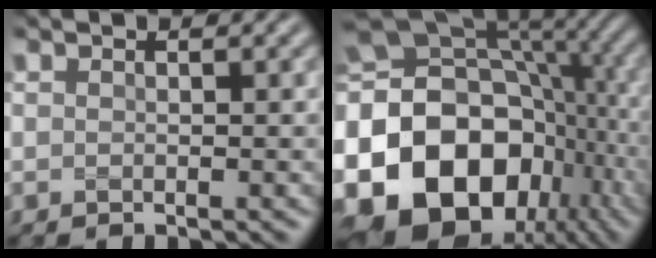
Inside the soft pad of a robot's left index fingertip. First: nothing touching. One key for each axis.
{"total": 21.2, "fx": -4.9, "fy": 15.9, "fz": 13.1, "tx": -0.242, "ty": -0.022, "tz": -0.077}